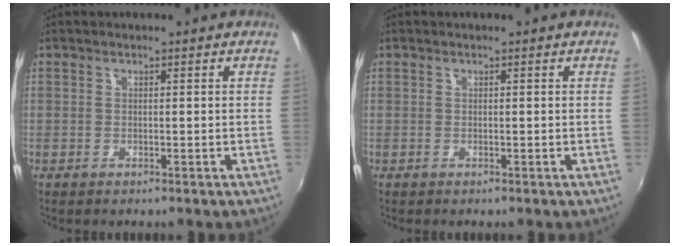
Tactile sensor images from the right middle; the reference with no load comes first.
{"total": 0.0}